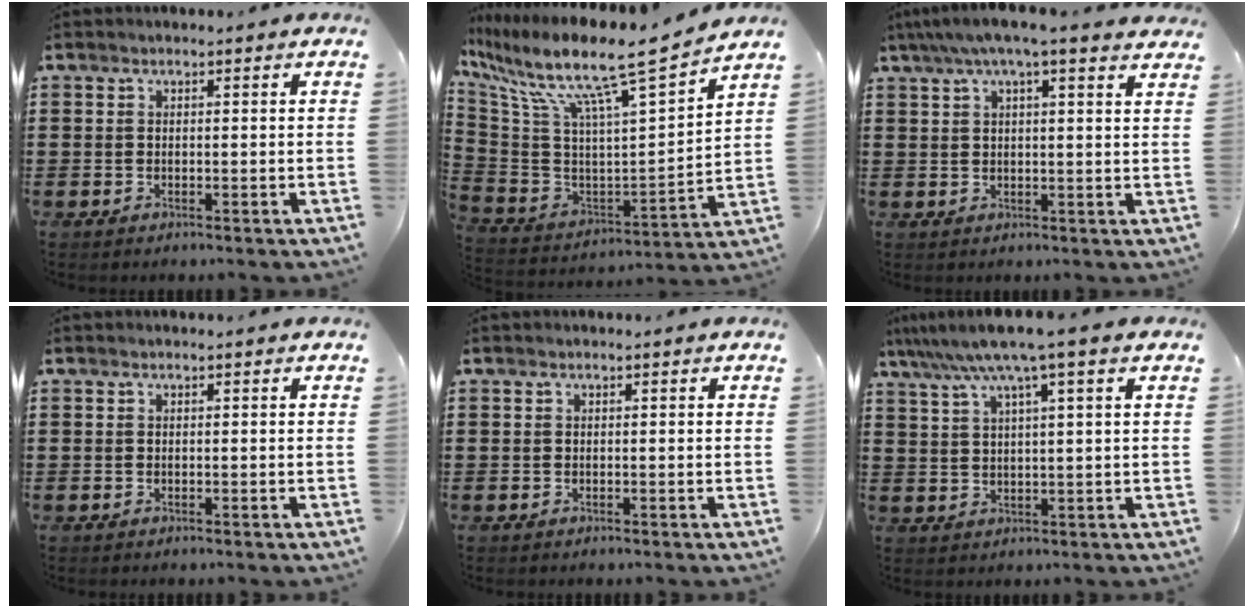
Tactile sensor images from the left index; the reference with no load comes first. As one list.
[{"total": 12.0, "force": [9.1, 0.7, 7.7], "torque": [-0.171, -0.068, 0.142]}, {"total": 4.7, "force": [3.6, 0.4, 3.0], "torque": [-0.070, -0.003, 0.063]}, {"total": 0.0}, {"total": 0.0}, {"total": 7.2, "force": [4.5, -0.2, 5.6], "torque": [-0.119, -0.012, 0.076]}]